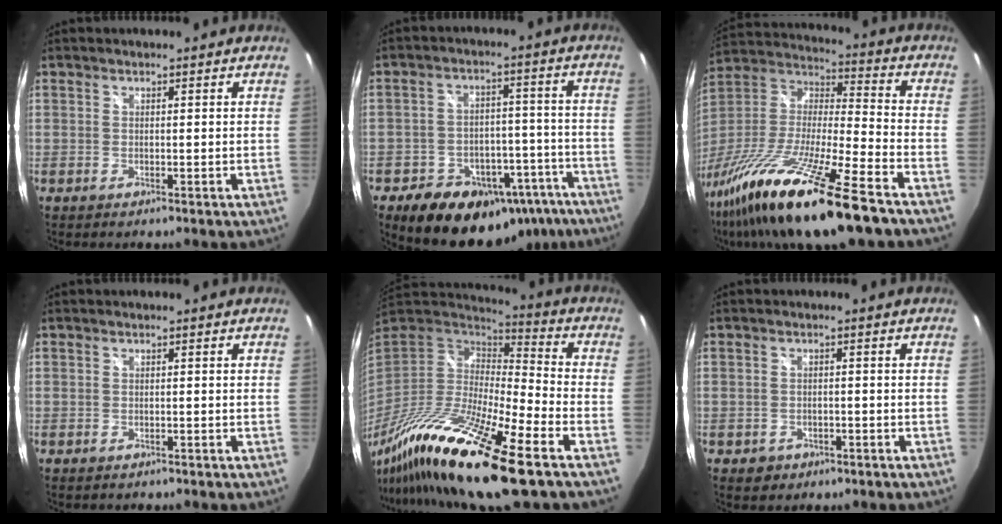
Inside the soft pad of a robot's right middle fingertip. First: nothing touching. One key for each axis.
{"total": 21.3, "fx": -14.5, "fy": 12.5, "fz": 9.4, "tx": -0.169, "ty": 0.039, "tz": -0.166}
{"total": 27.3, "fx": -18.5, "fy": 3.1, "fz": 19.9, "tx": -0.368, "ty": -0.048, "tz": -0.324}
{"total": 0.5, "fx": -0.5, "fy": 0.2, "fz": 0.1, "tx": -0.003, "ty": 0.001, "tz": -0.005}
{"total": 23.3, "fx": -14.6, "fy": 2.7, "fz": 18.0, "tx": -0.342, "ty": -0.047, "tz": -0.274}
{"total": 3.0, "fx": -1.5, "fy": 2.5, "fz": 0.9, "tx": -0.026, "ty": 0.002, "tz": -0.014}